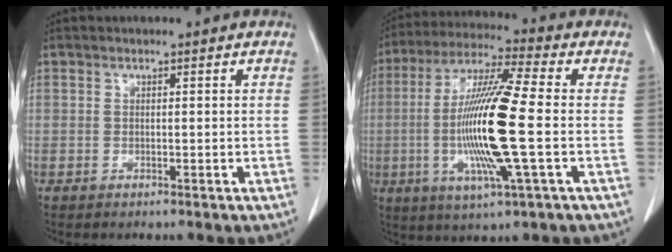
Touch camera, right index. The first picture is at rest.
{"total": 16.3, "force": [-2.1, 0.4, 16.2], "torque": [-0.323, -0.008, -0.047]}